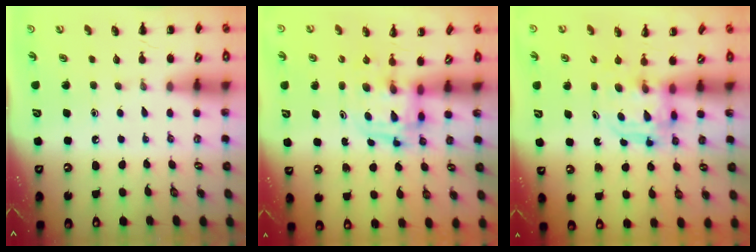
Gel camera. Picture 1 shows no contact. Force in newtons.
{"total": 3.3, "press": 3.3, "slide": 0.5}
{"total": 3.6, "press": 3.6, "slide": 0.3}